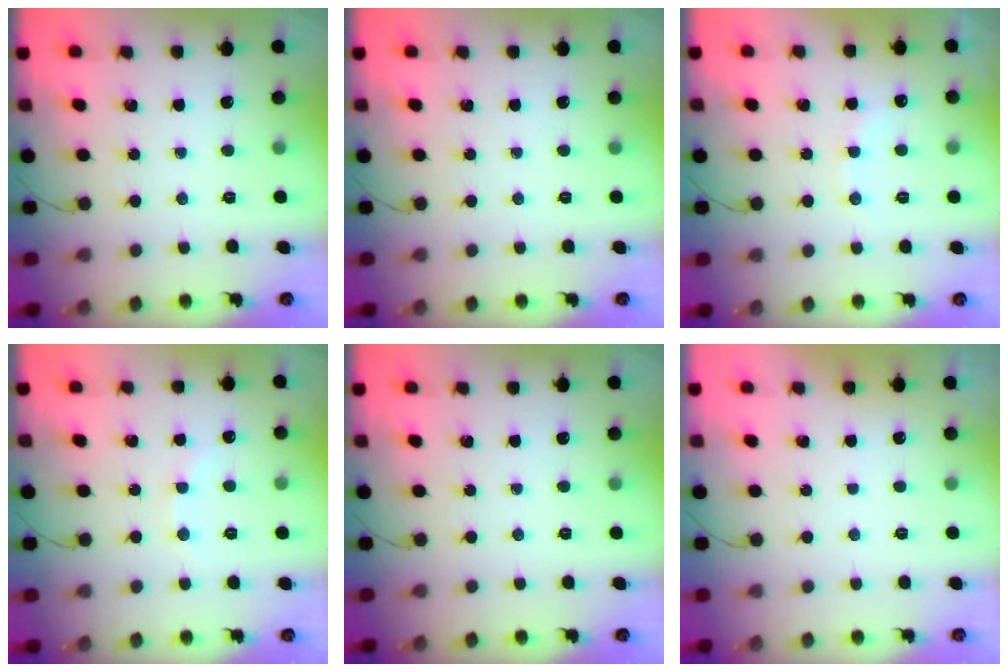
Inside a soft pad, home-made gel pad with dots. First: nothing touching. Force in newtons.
{"total": 0.0}
{"total": 7.1, "press": 7.0, "slide": 1.5}
{"total": 5.7, "press": 5.4, "slide": 1.6}
{"total": 0.0}
{"total": 3.0, "press": 3.0, "slide": 0.1}